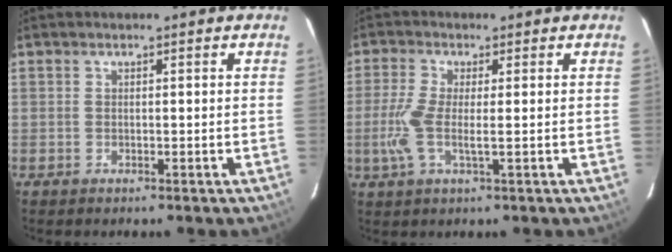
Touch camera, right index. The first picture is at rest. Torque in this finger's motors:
{"motor_torque": [0.21, 0.06, 0.15, 0.11]}